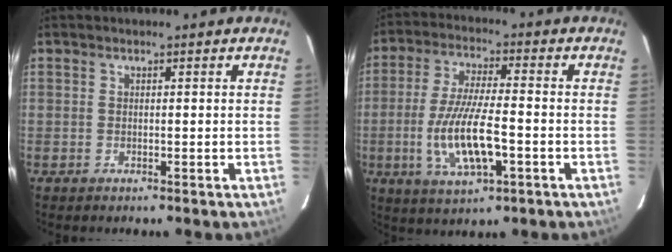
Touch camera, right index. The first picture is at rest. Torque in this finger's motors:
{"motor_torque": [0.44, -0.17, 0.66, 0.21]}